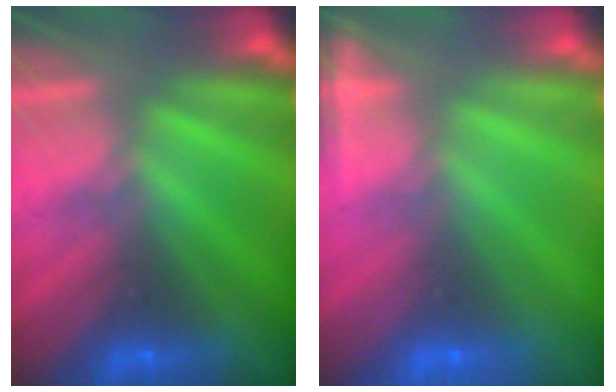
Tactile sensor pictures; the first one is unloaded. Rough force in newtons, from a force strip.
{"total": 7.3}